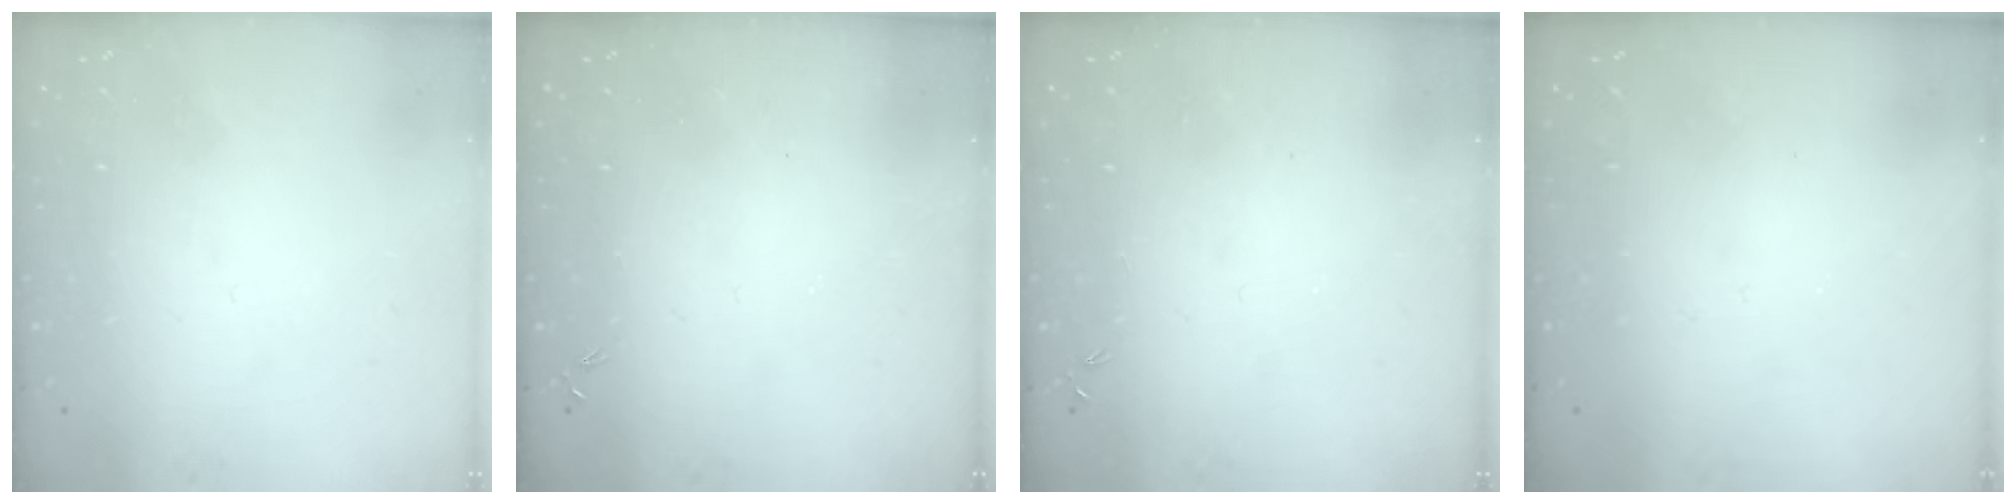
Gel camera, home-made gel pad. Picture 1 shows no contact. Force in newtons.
{"total": 0.0}
{"total": 0.0}
{"total": 0.0}